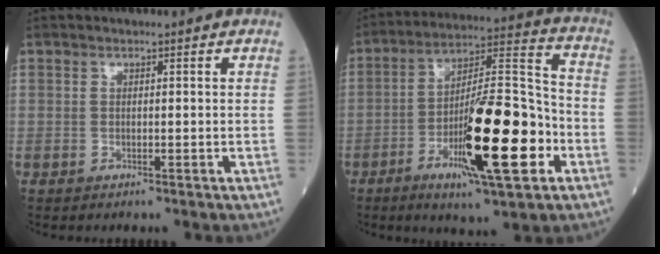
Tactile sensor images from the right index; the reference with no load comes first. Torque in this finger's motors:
{"motor_torque": [0.75, -0.29, 1.06, 0.21]}